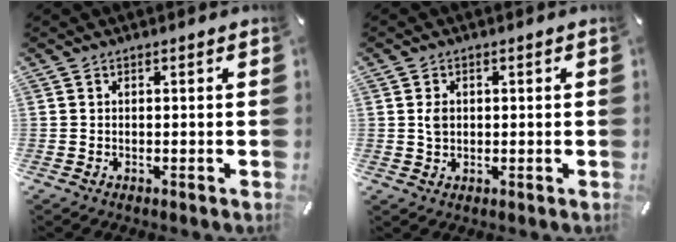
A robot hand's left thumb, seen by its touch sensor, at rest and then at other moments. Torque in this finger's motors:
{"motor_torque": [0.46, 0.70, 0.11, -0.36, 0.00]}